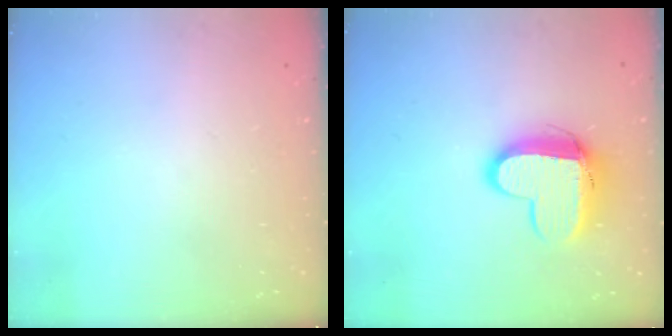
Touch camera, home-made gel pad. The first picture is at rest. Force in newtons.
{"total": 12.0, "press": 11.9, "slide": 1.2}